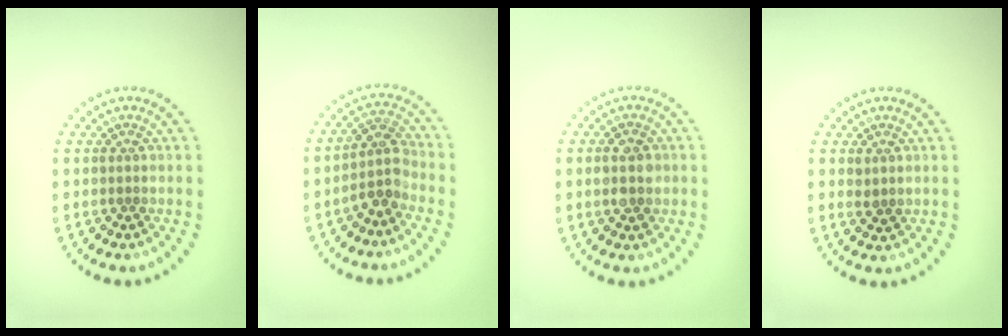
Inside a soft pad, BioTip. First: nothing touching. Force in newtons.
{"total": 2.7, "press": 2.2, "slide": 1.5}
{"total": 2.8, "press": 2.8, "slide": 0.1}
{"total": 0.8, "press": 0.8, "slide": 0.2}